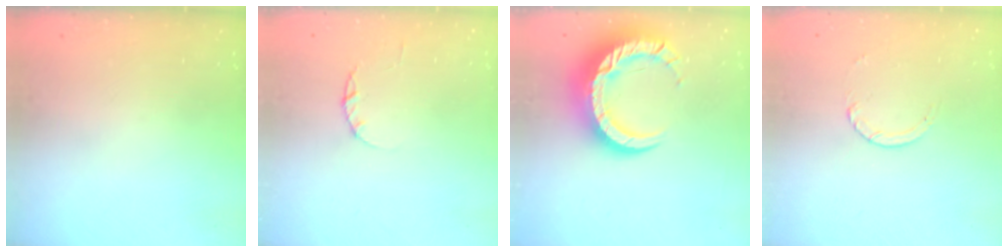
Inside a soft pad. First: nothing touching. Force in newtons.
{"total": 1.7, "press": 1.7, "slide": 0.3}
{"total": 15.7, "press": 15.6, "slide": 1.4}
{"total": 2.5, "press": 2.4, "slide": 0.2}